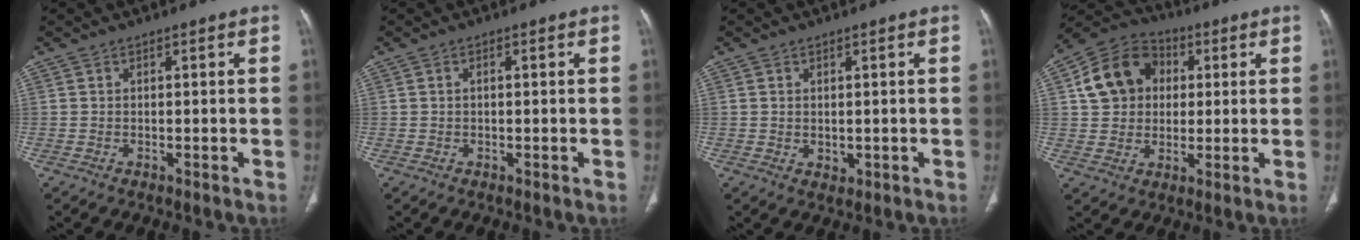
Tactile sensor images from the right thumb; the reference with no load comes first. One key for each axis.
{"total": 0.6, "fx": 0.0, "fy": 0.3, "fz": 0.5, "tx": -0.013, "ty": 0.002, "tz": 0.001}
{"total": 1.5, "fx": 0.2, "fy": 1.2, "fz": 0.9, "tx": -0.014, "ty": -0.005, "tz": 0.010}
{"total": 13.2, "fx": 2.6, "fy": 11.1, "fz": 6.7, "tx": -0.099, "ty": 0.013, "tz": 0.038}